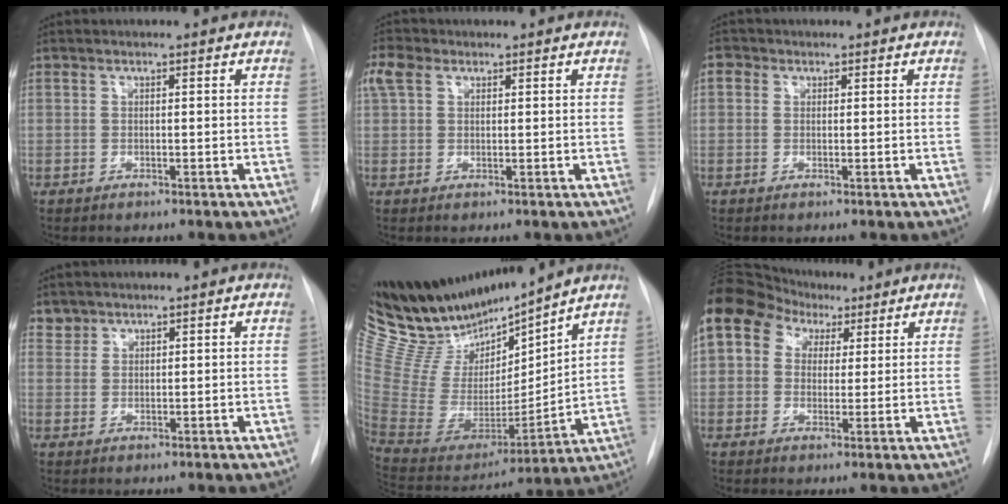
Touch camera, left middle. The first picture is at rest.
{"total": 3.7, "force": [1.9, 2.4, 2.0], "torque": [-0.058, 0.020, 0.040]}
{"total": 1.6, "force": [0.6, 1.5, 0.4], "torque": [-0.001, 0.007, 0.004]}
{"total": 2.0, "force": [1.7, 1.0, -0.4], "torque": [0.014, 0.007, 0.029]}
{"total": 22.2, "force": [19.8, 3.9, 9.1], "torque": [-0.173, -0.019, 0.374]}
{"total": 17.1, "force": [7.9, 13.0, 7.7], "torque": [-0.205, 0.089, 0.148]}